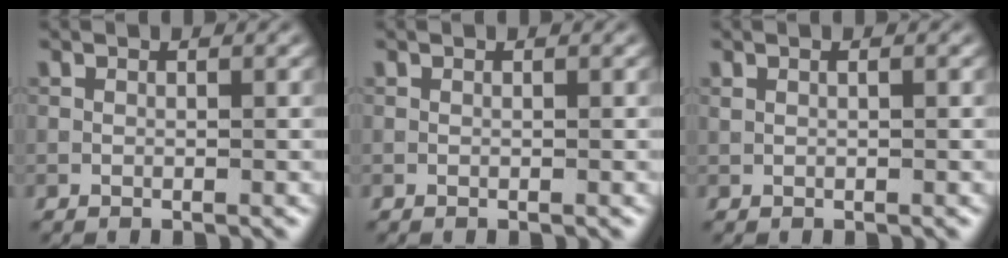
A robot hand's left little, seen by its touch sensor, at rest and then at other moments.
{"total": 0.0}
{"total": 0.9, "force": [0.4, 0.4, 0.7], "torque": [-0.015, 0.002, 0.011]}